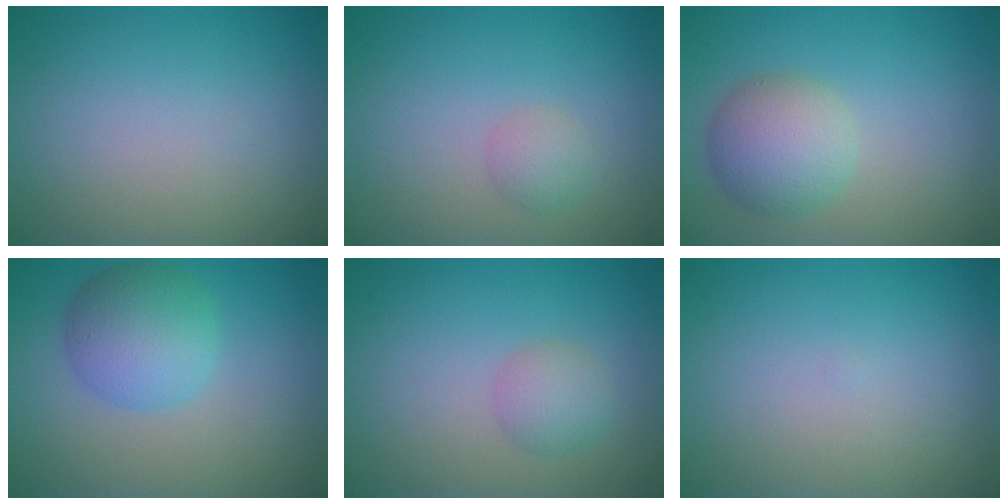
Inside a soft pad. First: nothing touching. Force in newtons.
{"total": 1.5, "press": 1.5, "slide": 0.1}
{"total": 4.6, "press": 4.6, "slide": 0.1}
{"total": 5.0, "press": 5.0, "slide": 0.2}
{"total": 2.1, "press": 2.1, "slide": 0.1}
{"total": 0.0}